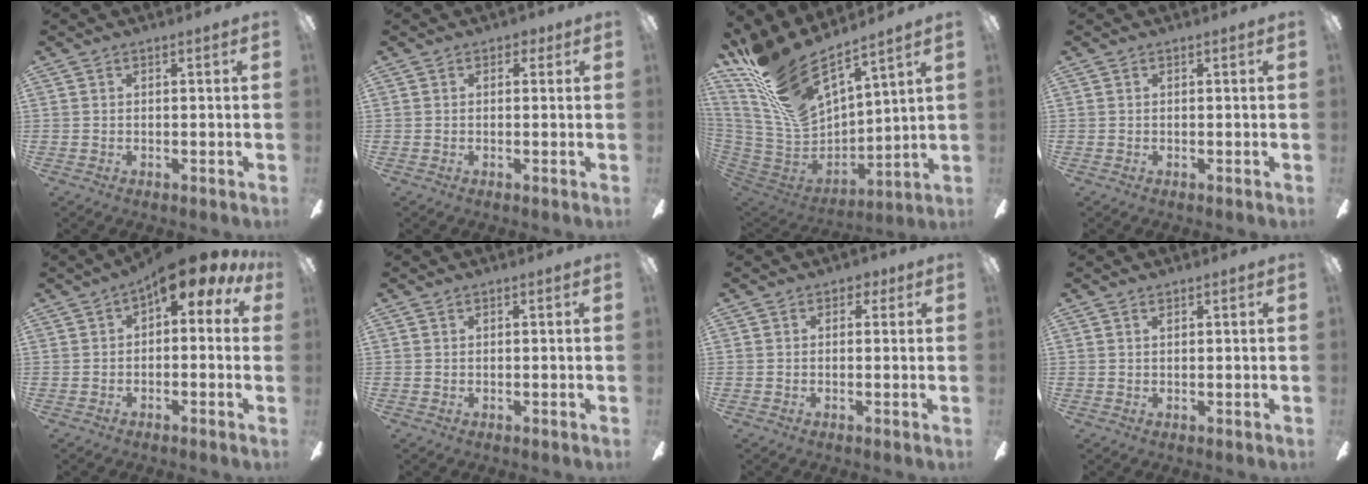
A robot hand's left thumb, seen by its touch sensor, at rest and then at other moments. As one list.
[{"total": 1.5, "force": [0.4, 1.3, 0.7], "torque": [0.003, 0.000, 0.002]}, {"total": 19.4, "force": [15.5, 6.5, 9.8], "torque": [-0.217, -0.121, 0.279]}, {"total": 0.0}, {"total": 8.2, "force": [4.3, 3.5, 6.0], "torque": [-0.081, -0.022, 0.070]}, {"total": 0.0}, {"total": 1.8, "force": [0.4, 1.6, 0.8], "torque": [0.000, 0.001, 0.005]}, {"total": 0.7, "force": [0.6, 0.3, 0.3], "torque": [-0.007, 0.001, 0.011]}]